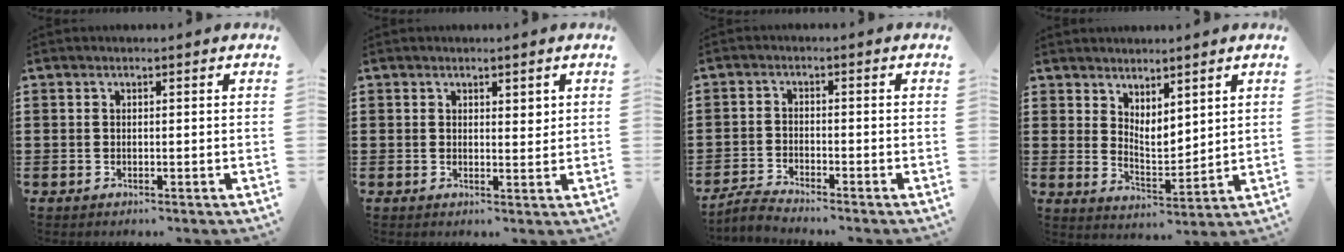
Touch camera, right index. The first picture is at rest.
{"total": 1.7, "force": [1.3, 0.8, 0.7], "torque": [-0.007, 0.001, 0.022]}
{"total": 2.8, "force": [-2.8, 0.0, 0.4], "torque": [-0.016, 0.001, -0.059]}
{"total": 3.7, "force": [3.3, 1.3, 1.0], "torque": [-0.032, -0.011, 0.062]}